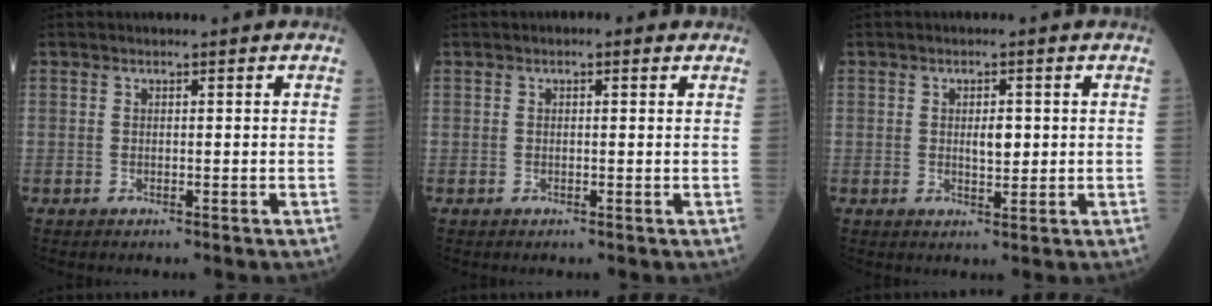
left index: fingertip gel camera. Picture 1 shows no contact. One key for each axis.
{"total": 1.2, "fx": 0.6, "fy": 0.7, "fz": 0.8, "tx": -0.014, "ty": 0.008, "tz": 0.004}
{"total": 2.6, "fx": 0.3, "fy": 1.1, "fz": 2.3, "tx": -0.039, "ty": -0.004, "tz": 0.006}